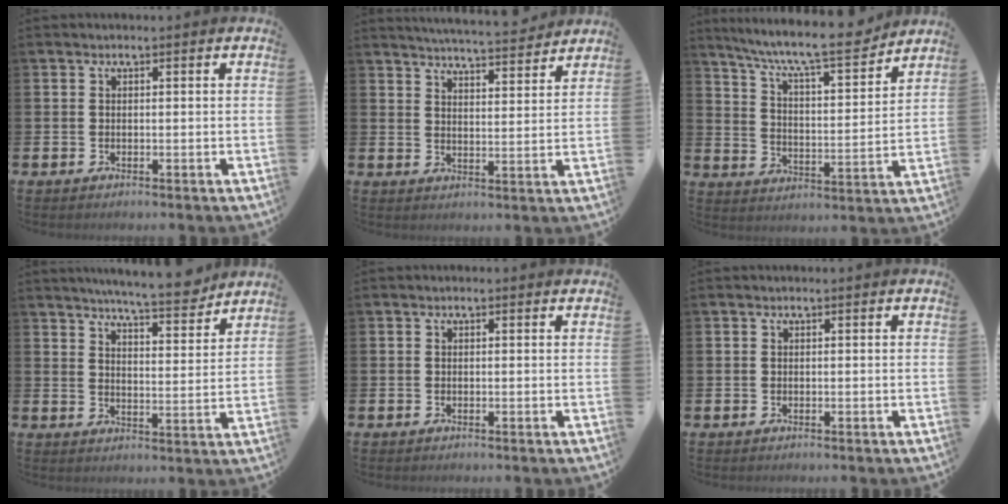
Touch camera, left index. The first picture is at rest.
{"total": 5.6, "force": [5.5, 0.0, 0.7], "torque": [-0.029, -0.038, 0.097]}
{"total": 9.5, "force": [8.5, 1.0, 4.0], "torque": [-0.099, -0.062, 0.140]}
{"total": 7.4, "force": [7.1, 0.3, 2.1], "torque": [-0.043, -0.047, 0.123]}
{"total": 0.0}
{"total": 0.0}